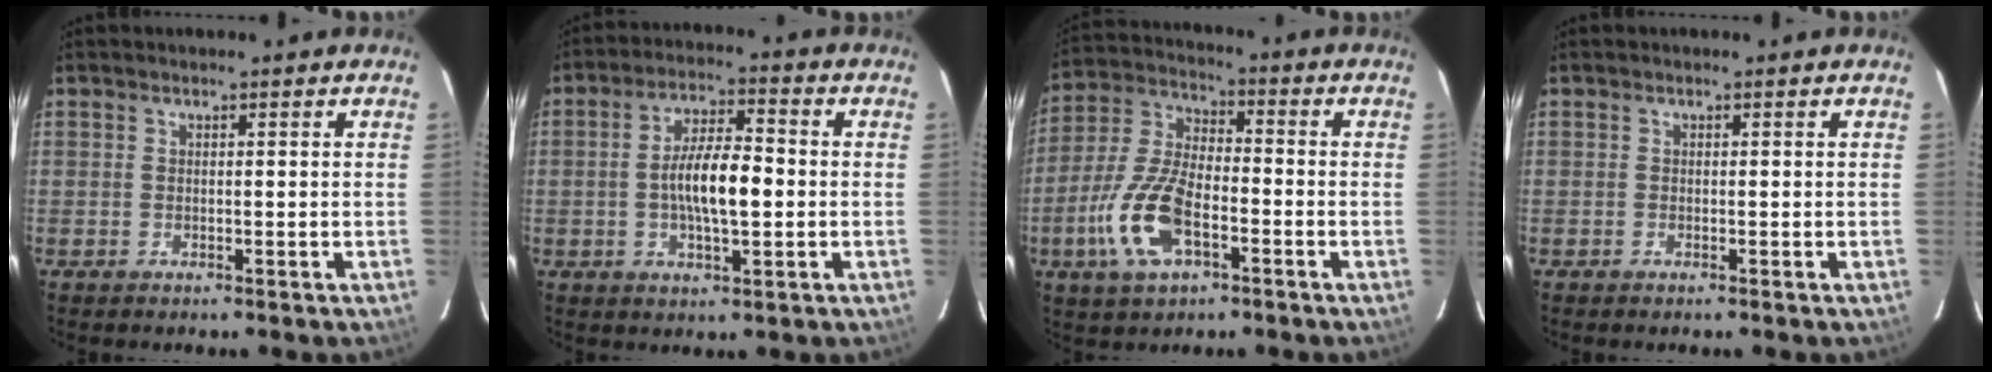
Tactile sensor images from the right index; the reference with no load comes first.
{"total": 9.2, "force": [-0.9, 2.8, 8.7], "torque": [-0.161, 0.006, -0.015]}
{"total": 13.9, "force": [-5.5, 6.2, 11.1], "torque": [-0.247, -0.002, -0.105]}
{"total": 0.0}